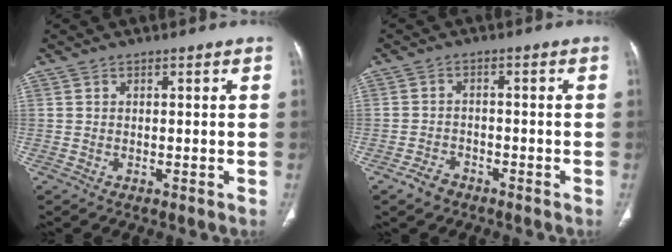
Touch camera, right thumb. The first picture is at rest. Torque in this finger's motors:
{"motor_torque": [0.18, 0.21, -0.13, 0.04, 0.03]}